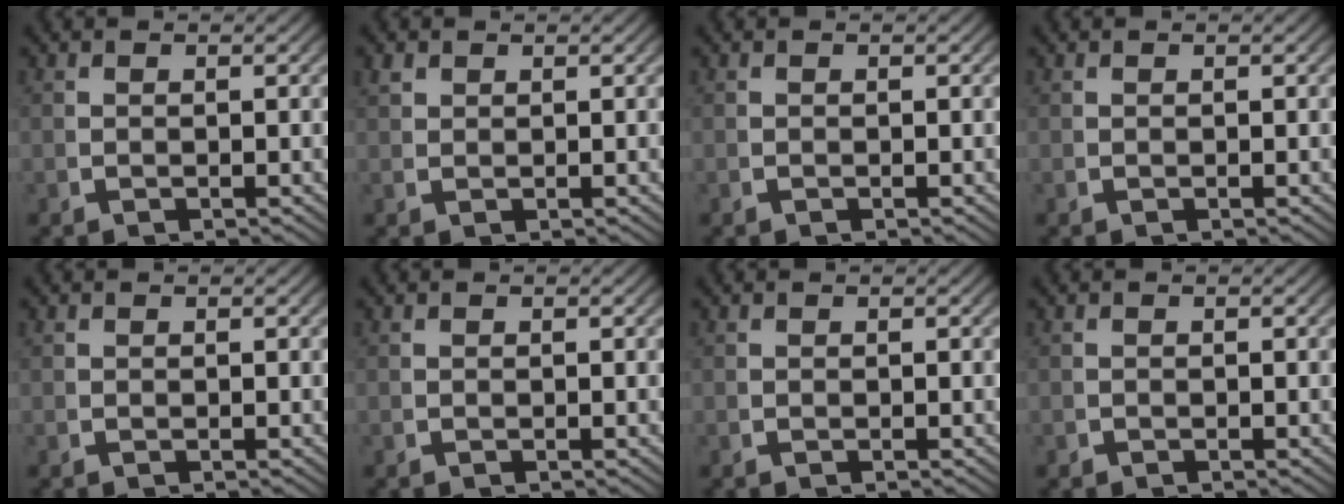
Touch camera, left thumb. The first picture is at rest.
{"total": 1.2, "force": [1.1, 0.4, 0.4], "torque": [-0.008, 0.000, 0.027]}
{"total": 0.0}
{"total": 0.0}
{"total": 0.0}
{"total": 0.0}
{"total": 0.0}
{"total": 0.0}